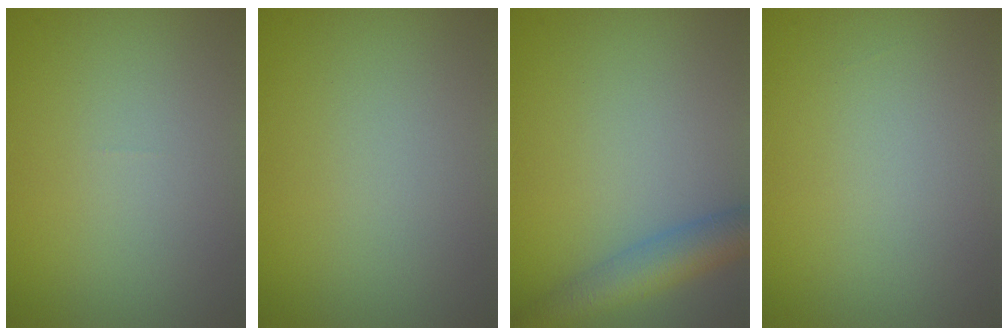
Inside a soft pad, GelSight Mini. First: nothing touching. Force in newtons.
{"total": 0.0}
{"total": 5.0, "press": 5.0, "slide": 0.2}
{"total": 0.0}